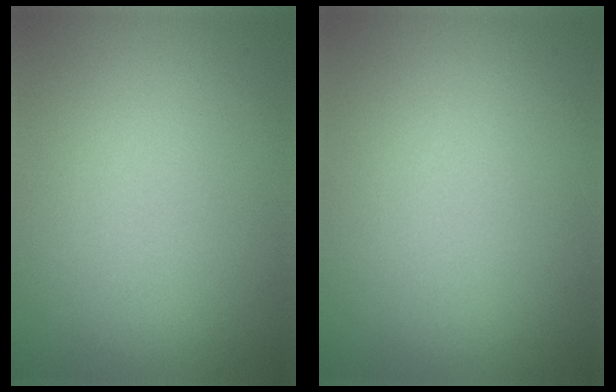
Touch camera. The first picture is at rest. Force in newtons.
{"total": 0.0}